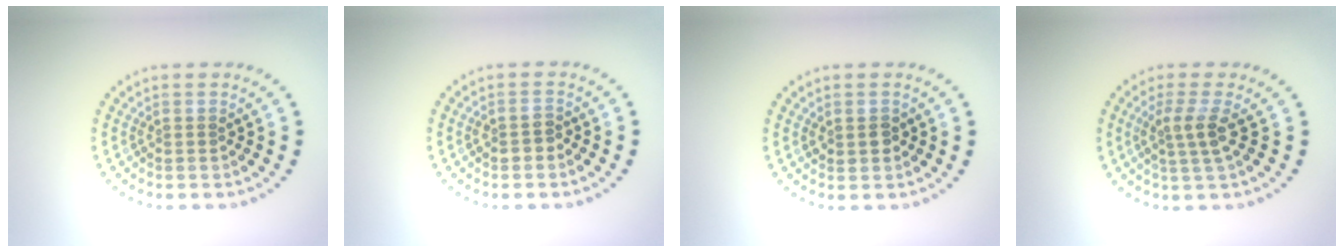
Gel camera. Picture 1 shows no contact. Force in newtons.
{"total": 1.4, "press": 1.3, "slide": 0.5}
{"total": 1.4, "press": 1.3, "slide": 0.3}
{"total": 2.4, "press": 1.9, "slide": 1.5}